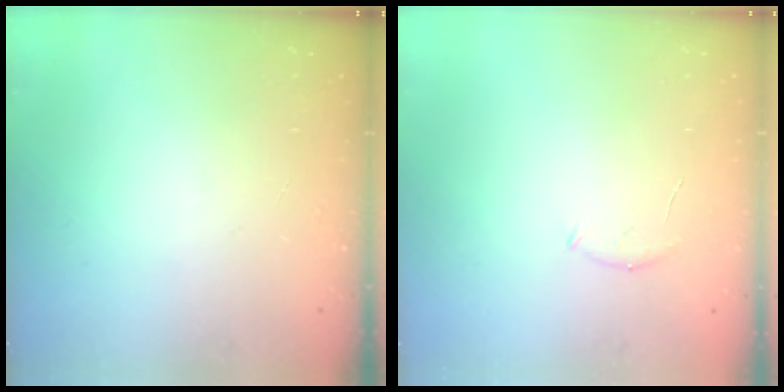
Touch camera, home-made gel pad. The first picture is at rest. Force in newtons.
{"total": 5.5, "press": 5.4, "slide": 1.3}